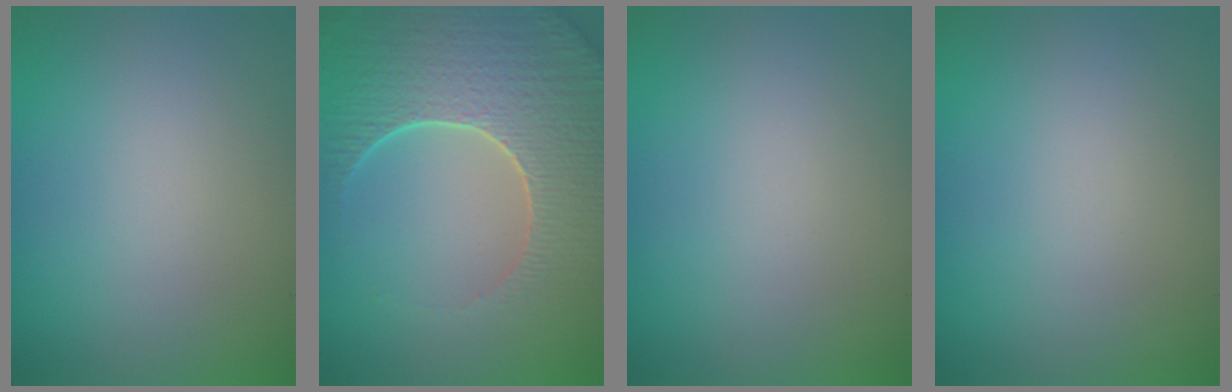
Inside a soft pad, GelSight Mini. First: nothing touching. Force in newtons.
{"total": 7.6, "press": 5.9, "slide": 4.8}
{"total": 0.0}
{"total": 0.0}